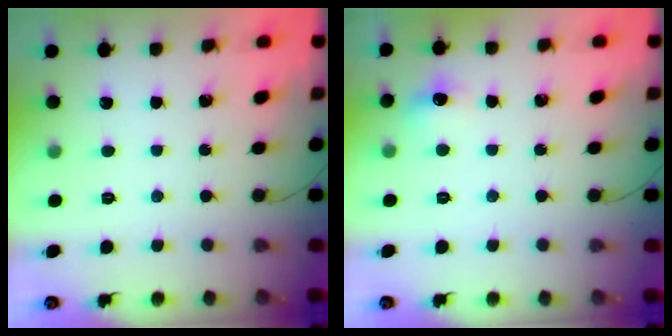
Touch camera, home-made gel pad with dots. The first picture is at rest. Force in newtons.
{"total": 6.6, "press": 6.4, "slide": 1.5}